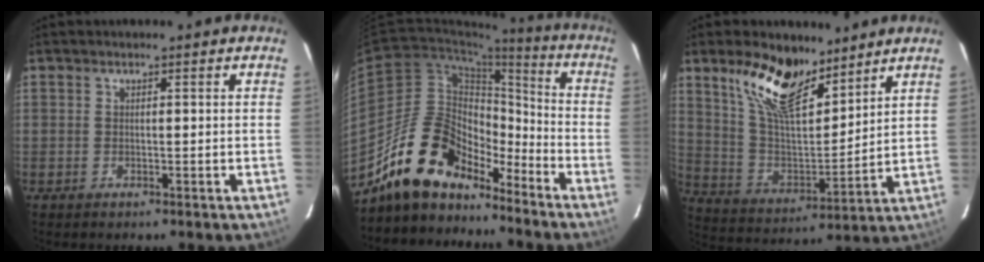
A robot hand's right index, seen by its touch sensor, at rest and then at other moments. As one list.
[{"total": 17.8, "force": [-14.2, 7.8, 7.3], "torque": [-0.139, 0.021, -0.241]}, {"total": 15.6, "force": [10.8, 6.3, 9.4], "torque": [-0.183, 0.003, 0.208]}]